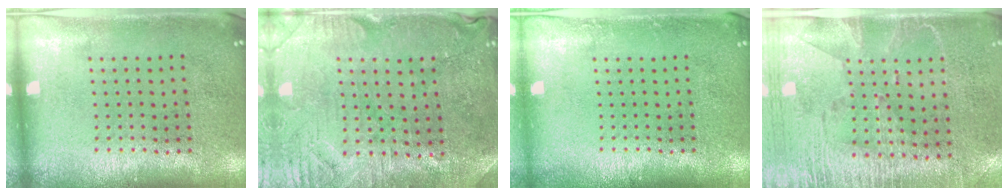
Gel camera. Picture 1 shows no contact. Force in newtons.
{"total": 0.9, "press": 0.8, "slide": 0.4}
{"total": 0.7, "press": 0.7, "slide": 0.1}
{"total": 2.9, "press": 2.5, "slide": 1.4}